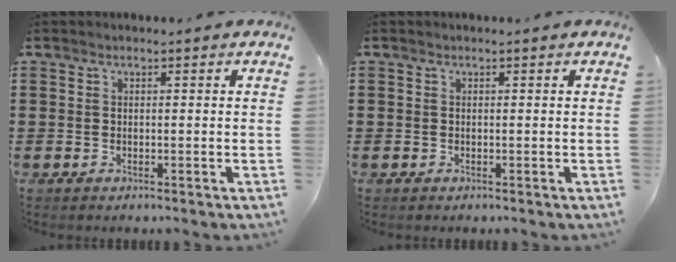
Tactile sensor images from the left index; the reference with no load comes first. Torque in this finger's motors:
{"motor_torque": [-2.05, 0.09, -1.05, -0.21]}